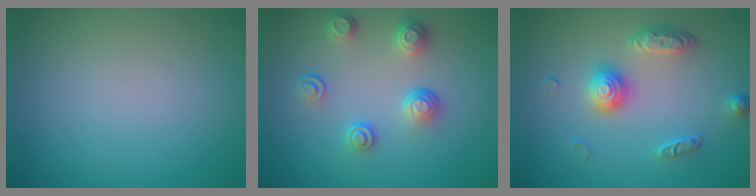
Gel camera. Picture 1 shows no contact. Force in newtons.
{"total": 3.7, "press": 2.8, "slide": 2.4}
{"total": 3.2, "press": 2.9, "slide": 1.2}